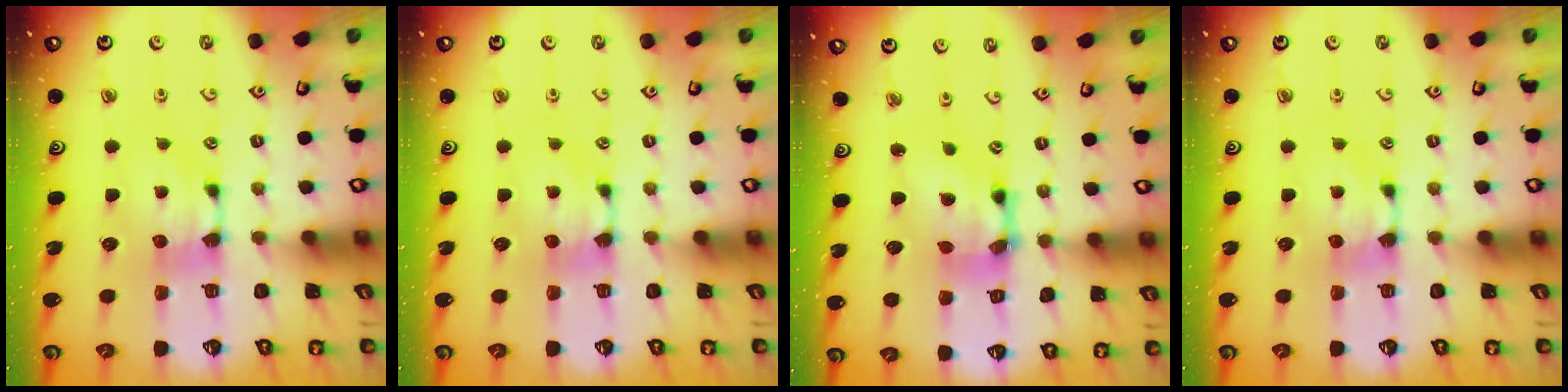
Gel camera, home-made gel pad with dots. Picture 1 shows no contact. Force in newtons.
{"total": 0.0}
{"total": 7.5, "press": 6.9, "slide": 2.9}
{"total": 0.0}